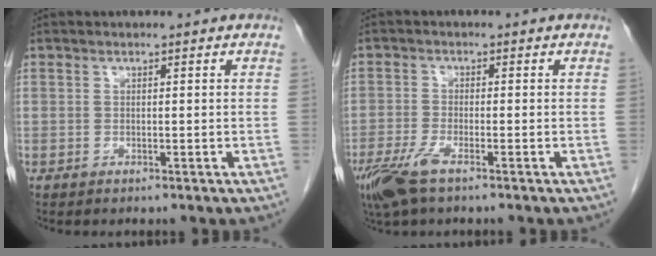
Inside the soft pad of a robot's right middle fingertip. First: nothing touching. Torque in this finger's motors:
{"motor_torque": [0.85, -0.75, 0.03, 0.08]}